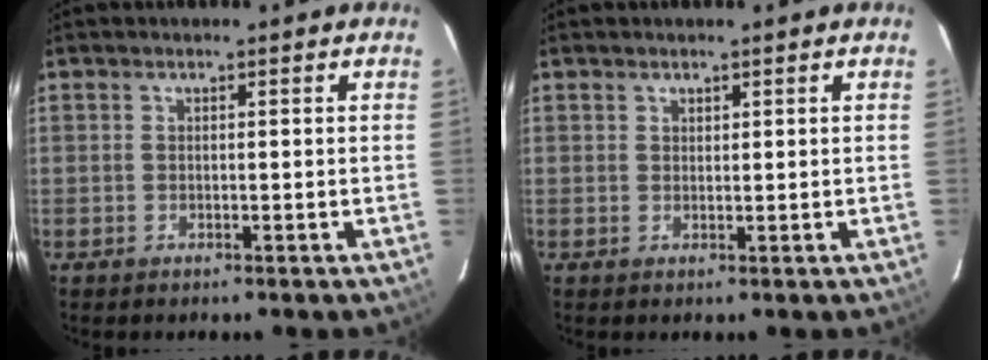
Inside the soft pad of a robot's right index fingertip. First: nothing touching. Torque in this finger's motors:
{"motor_torque": [-0.12, 0.02, -0.03, -0.01]}